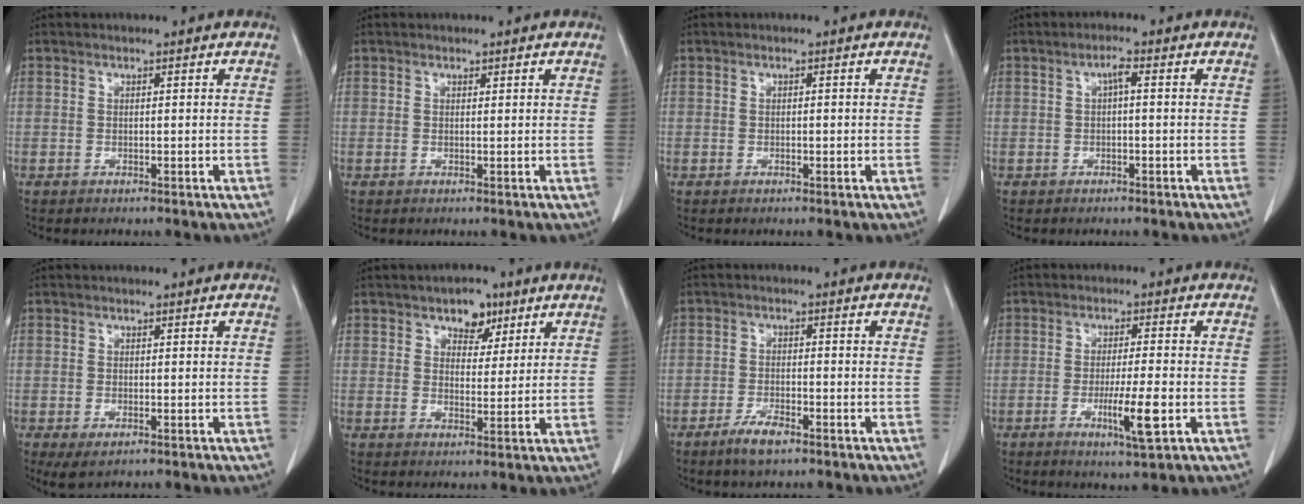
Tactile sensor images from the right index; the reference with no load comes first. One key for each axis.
{"total": 0.0}
{"total": 0.6, "fx": -0.1, "fy": 0.2, "fz": 0.5, "tx": -0.010, "ty": 0.000, "tz": 0.000}
{"total": 1.7, "fx": 0.2, "fy": 0.3, "fz": 1.7, "tx": -0.031, "ty": 0.004, "tz": 0.003}
{"total": 2.8, "fx": -1.4, "fy": 1.3, "fz": 2.1, "tx": -0.043, "ty": -0.007, "tz": -0.014}
{"total": 5.1, "fx": 3.1, "fy": 3.2, "fz": 2.7, "tx": -0.030, "ty": 0.008, "tz": 0.047}
{"total": 4.1, "fx": -2.8, "fy": 1.0, "fz": 2.7, "tx": -0.057, "ty": -0.002, "tz": -0.051}
{"total": 6.9, "fx": -2.2, "fy": 0.0, "fz": 6.5, "tx": -0.113, "ty": -0.014, "tz": -0.034}